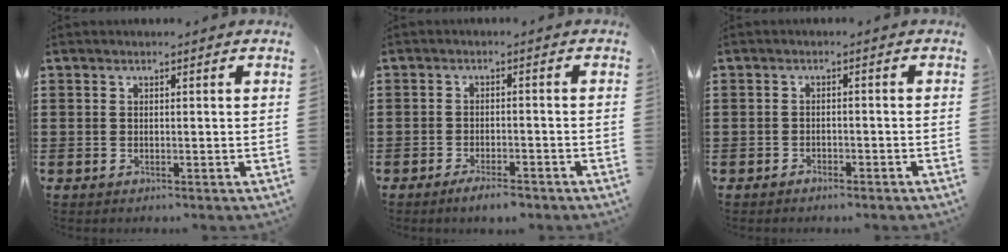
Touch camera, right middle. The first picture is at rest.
{"total": 2.6, "force": [-2.2, 0.4, 1.3], "torque": [-0.022, 0.005, -0.041]}
{"total": 1.3, "force": [-1.2, 0.3, 0.2], "torque": [-0.008, 0.000, -0.026]}